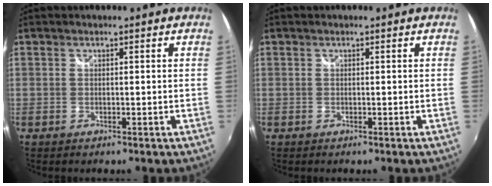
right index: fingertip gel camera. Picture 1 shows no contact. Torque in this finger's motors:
{"motor_torque": [0.00, 0.00, 0.00, 0.00]}